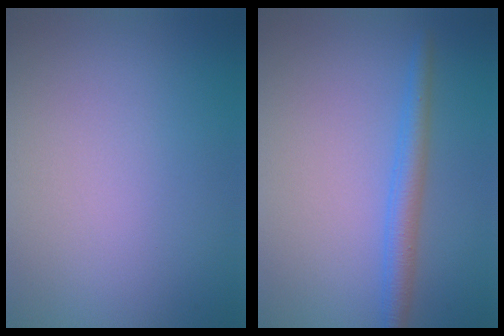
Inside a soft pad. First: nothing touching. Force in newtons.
{"total": 2.7, "press": 2.7, "slide": 0.1}